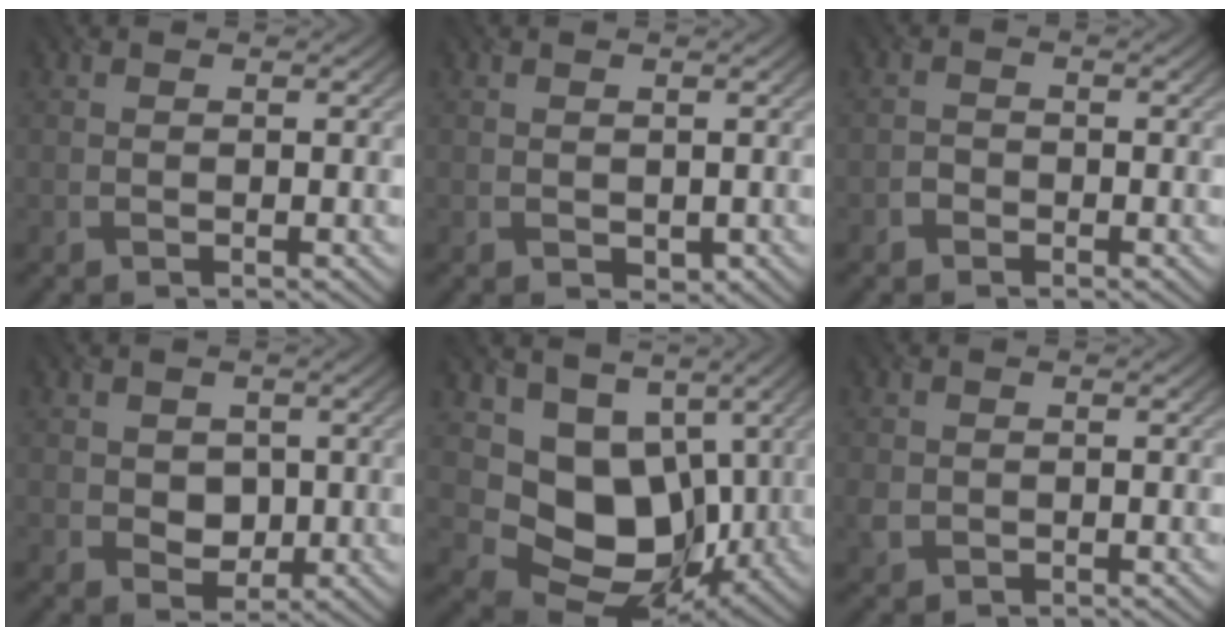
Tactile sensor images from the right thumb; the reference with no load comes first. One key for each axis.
{"total": 1.1, "fx": 0.2, "fy": 0.9, "fz": 0.5, "tx": -0.014, "ty": -0.007, "tz": 0.008}
{"total": 1.3, "fx": -0.9, "fy": 0.9, "fz": 0.2, "tx": 0.000, "ty": 0.004, "tz": -0.020}
{"total": 3.5, "fx": 0.4, "fy": 3.0, "fz": 1.8, "tx": -0.043, "ty": -0.009, "tz": 0.004}
{"total": 11.3, "fx": 0.9, "fy": 8.8, "fz": 7.1, "tx": -0.135, "ty": -0.029, "tz": 0.015}
{"total": 1.6, "fx": -0.2, "fy": 1.5, "fz": 0.6, "tx": -0.019, "ty": -0.007, "tz": -0.004}